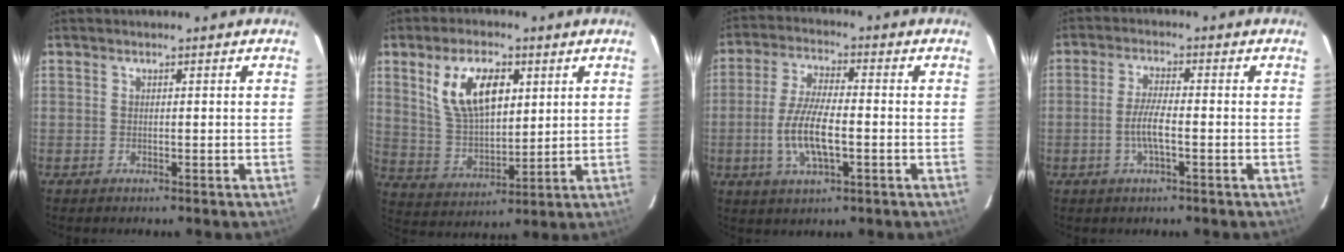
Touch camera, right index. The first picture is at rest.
{"total": 12.6, "force": [5.0, 6.3, 9.7], "torque": [-0.183, 0.012, 0.104]}
{"total": 9.9, "force": [-2.4, 3.2, 9.0], "torque": [-0.184, -0.004, -0.045]}
{"total": 4.8, "force": [-1.5, 0.8, 4.5], "torque": [-0.091, -0.001, -0.028]}